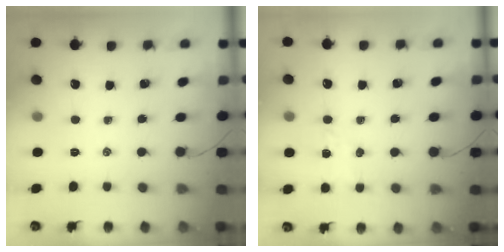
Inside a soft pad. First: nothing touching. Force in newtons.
{"total": 3.7, "press": 3.5, "slide": 1.1}